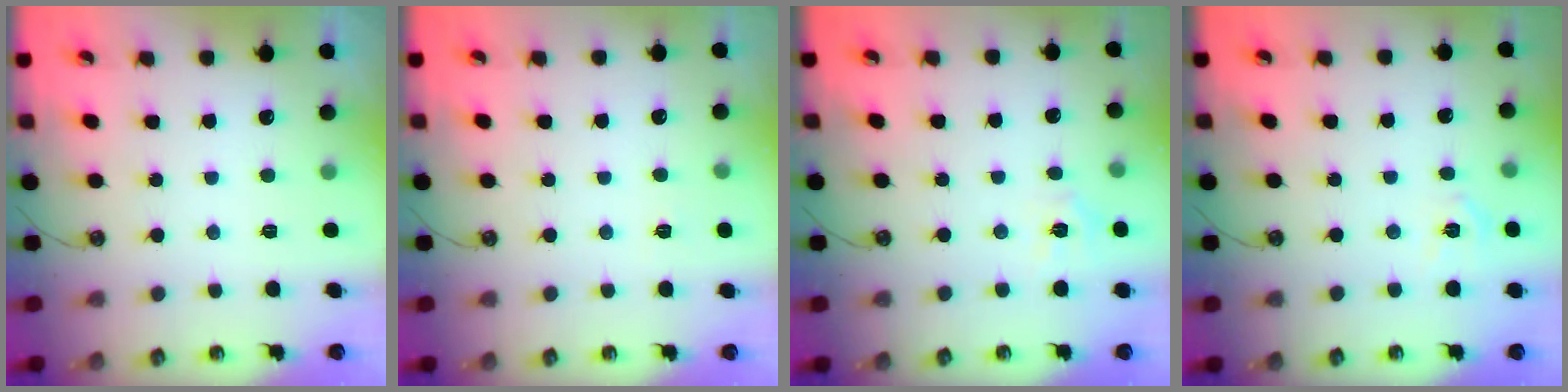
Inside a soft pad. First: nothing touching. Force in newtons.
{"total": 2.7, "press": 2.7, "slide": 0.4}
{"total": 4.7, "press": 4.7, "slide": 0.6}
{"total": 3.5, "press": 3.5, "slide": 0.1}